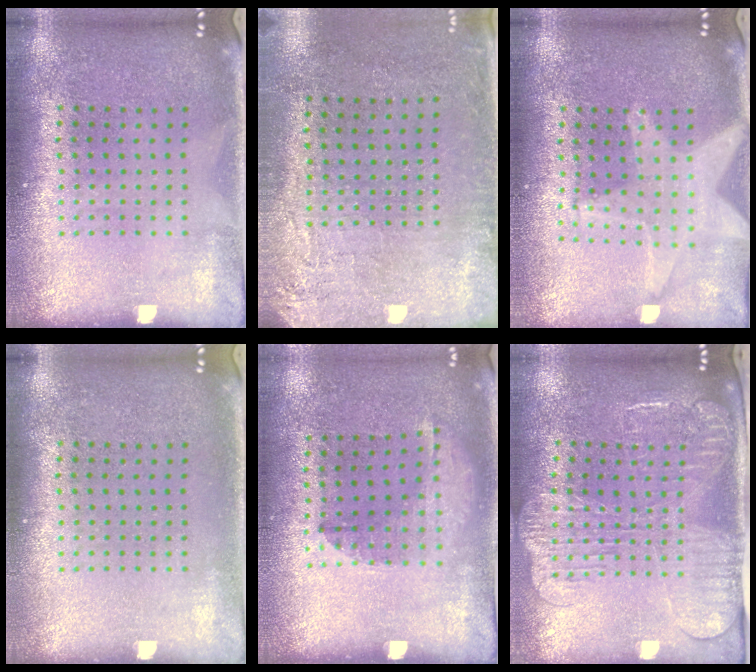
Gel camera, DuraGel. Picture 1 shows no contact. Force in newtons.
{"total": 2.7, "press": 2.2, "slide": 1.5}
{"total": 1.9, "press": 1.6, "slide": 1.0}
{"total": 0.0}
{"total": 1.3, "press": 0.9, "slide": 0.9}
{"total": 2.5, "press": 2.1, "slide": 1.4}